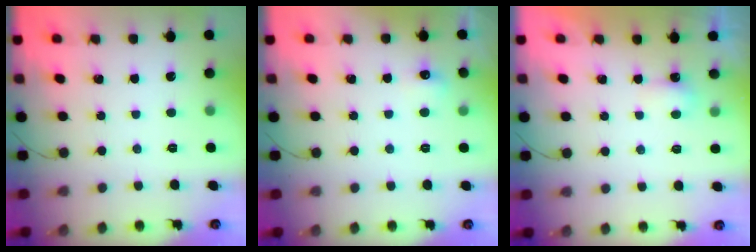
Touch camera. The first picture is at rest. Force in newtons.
{"total": 5.0, "press": 4.8, "slide": 1.4}
{"total": 3.2, "press": 3.2, "slide": 0.7}